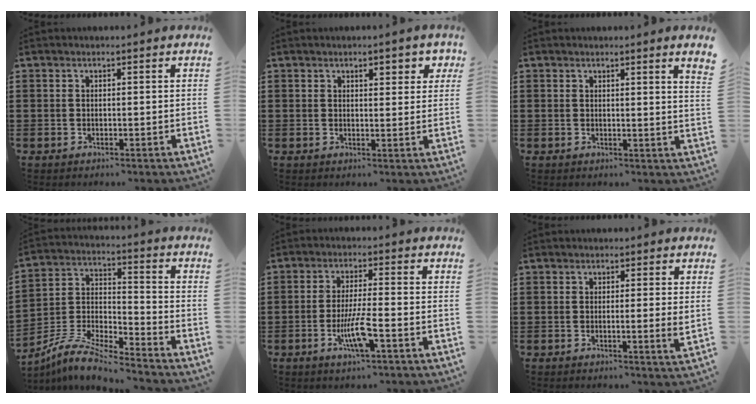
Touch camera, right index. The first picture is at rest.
{"total": 2.6, "force": [1.5, 1.1, 1.8], "torque": [-0.023, 0.000, 0.020]}
{"total": 1.7, "force": [1.2, -0.6, 0.9], "torque": [-0.011, -0.009, 0.021]}
{"total": 7.8, "force": [-7.4, 0.4, 2.5], "torque": [-0.066, -0.006, -0.153]}
{"total": 6.6, "force": [-2.6, 0.6, 6.0], "torque": [-0.118, -0.014, -0.050]}
{"total": 2.3, "force": [0.1, -0.1, 2.3], "torque": [-0.039, -0.007, 0.001]}